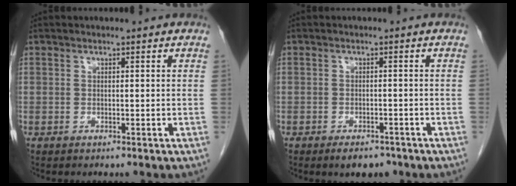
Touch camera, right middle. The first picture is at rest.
{"total": 3.6, "force": [-2.7, 1.6, 1.8], "torque": [-0.029, -0.004, -0.033]}